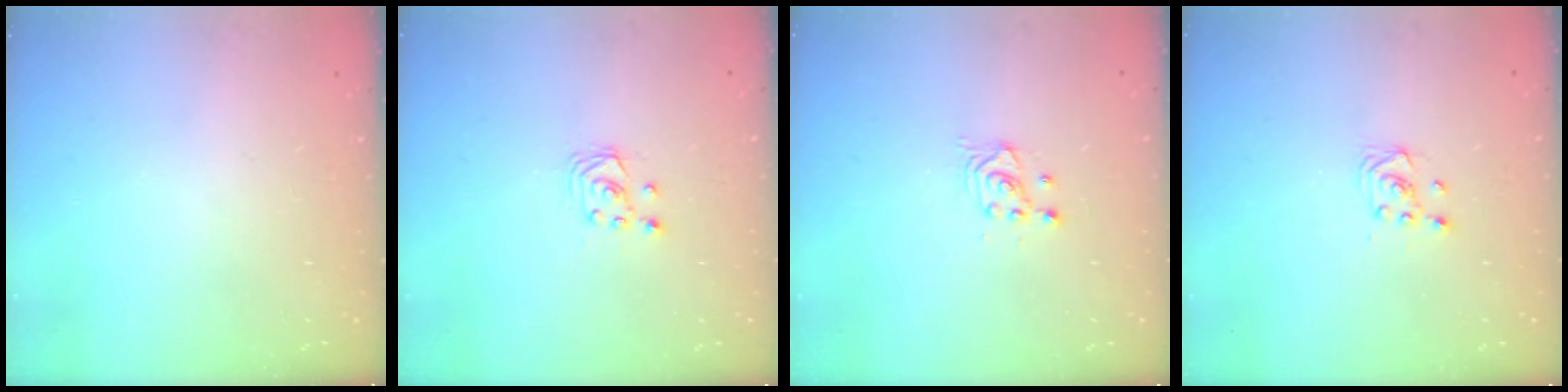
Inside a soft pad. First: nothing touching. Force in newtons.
{"total": 2.9, "press": 2.8, "slide": 0.3}
{"total": 2.7, "press": 2.7, "slide": 0.3}
{"total": 2.6, "press": 2.4, "slide": 1.0}